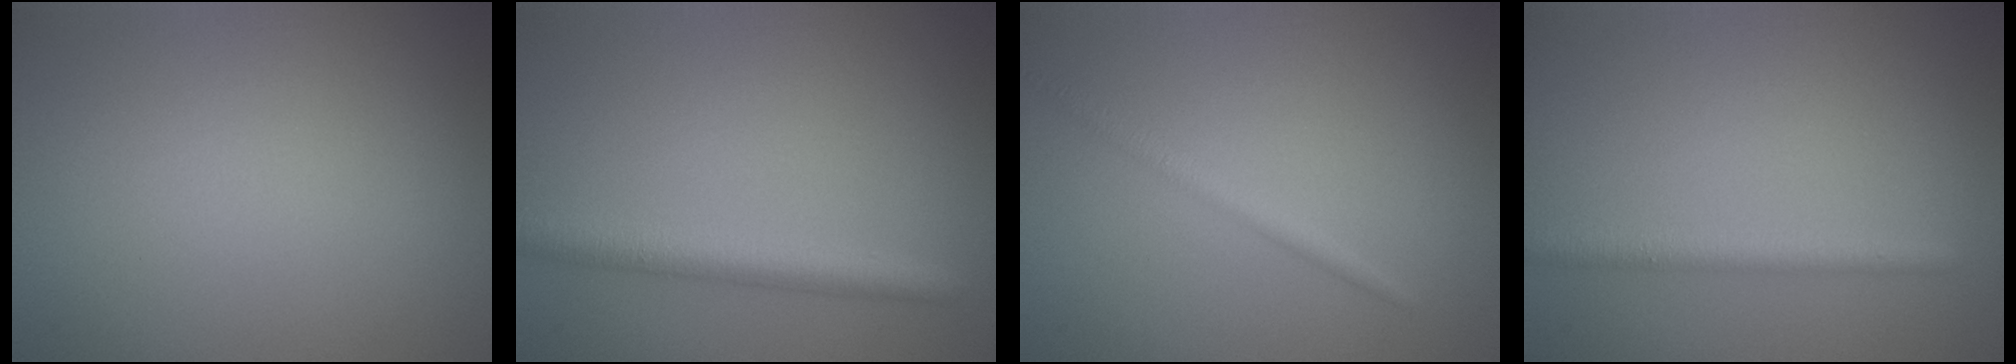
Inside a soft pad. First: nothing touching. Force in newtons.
{"total": 3.6, "press": 3.6, "slide": 0.3}
{"total": 1.5, "press": 1.5, "slide": 0.1}
{"total": 2.4, "press": 2.4, "slide": 0.2}